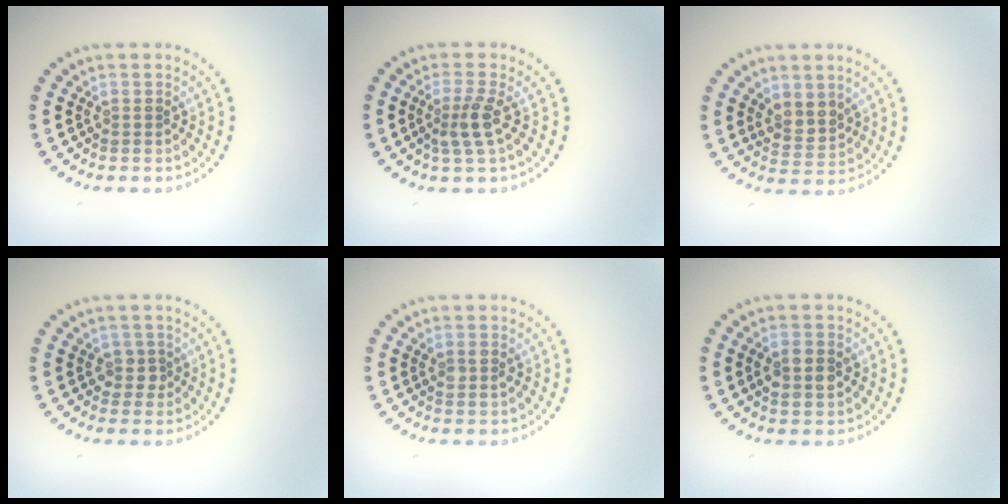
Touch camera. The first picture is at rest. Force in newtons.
{"total": 2.3, "press": 1.8, "slide": 1.5}
{"total": 2.3, "press": 1.9, "slide": 1.2}
{"total": 1.4, "press": 1.2, "slide": 0.7}
{"total": 1.2, "press": 1.1, "slide": 0.5}
{"total": 2.7, "press": 2.6, "slide": 0.3}